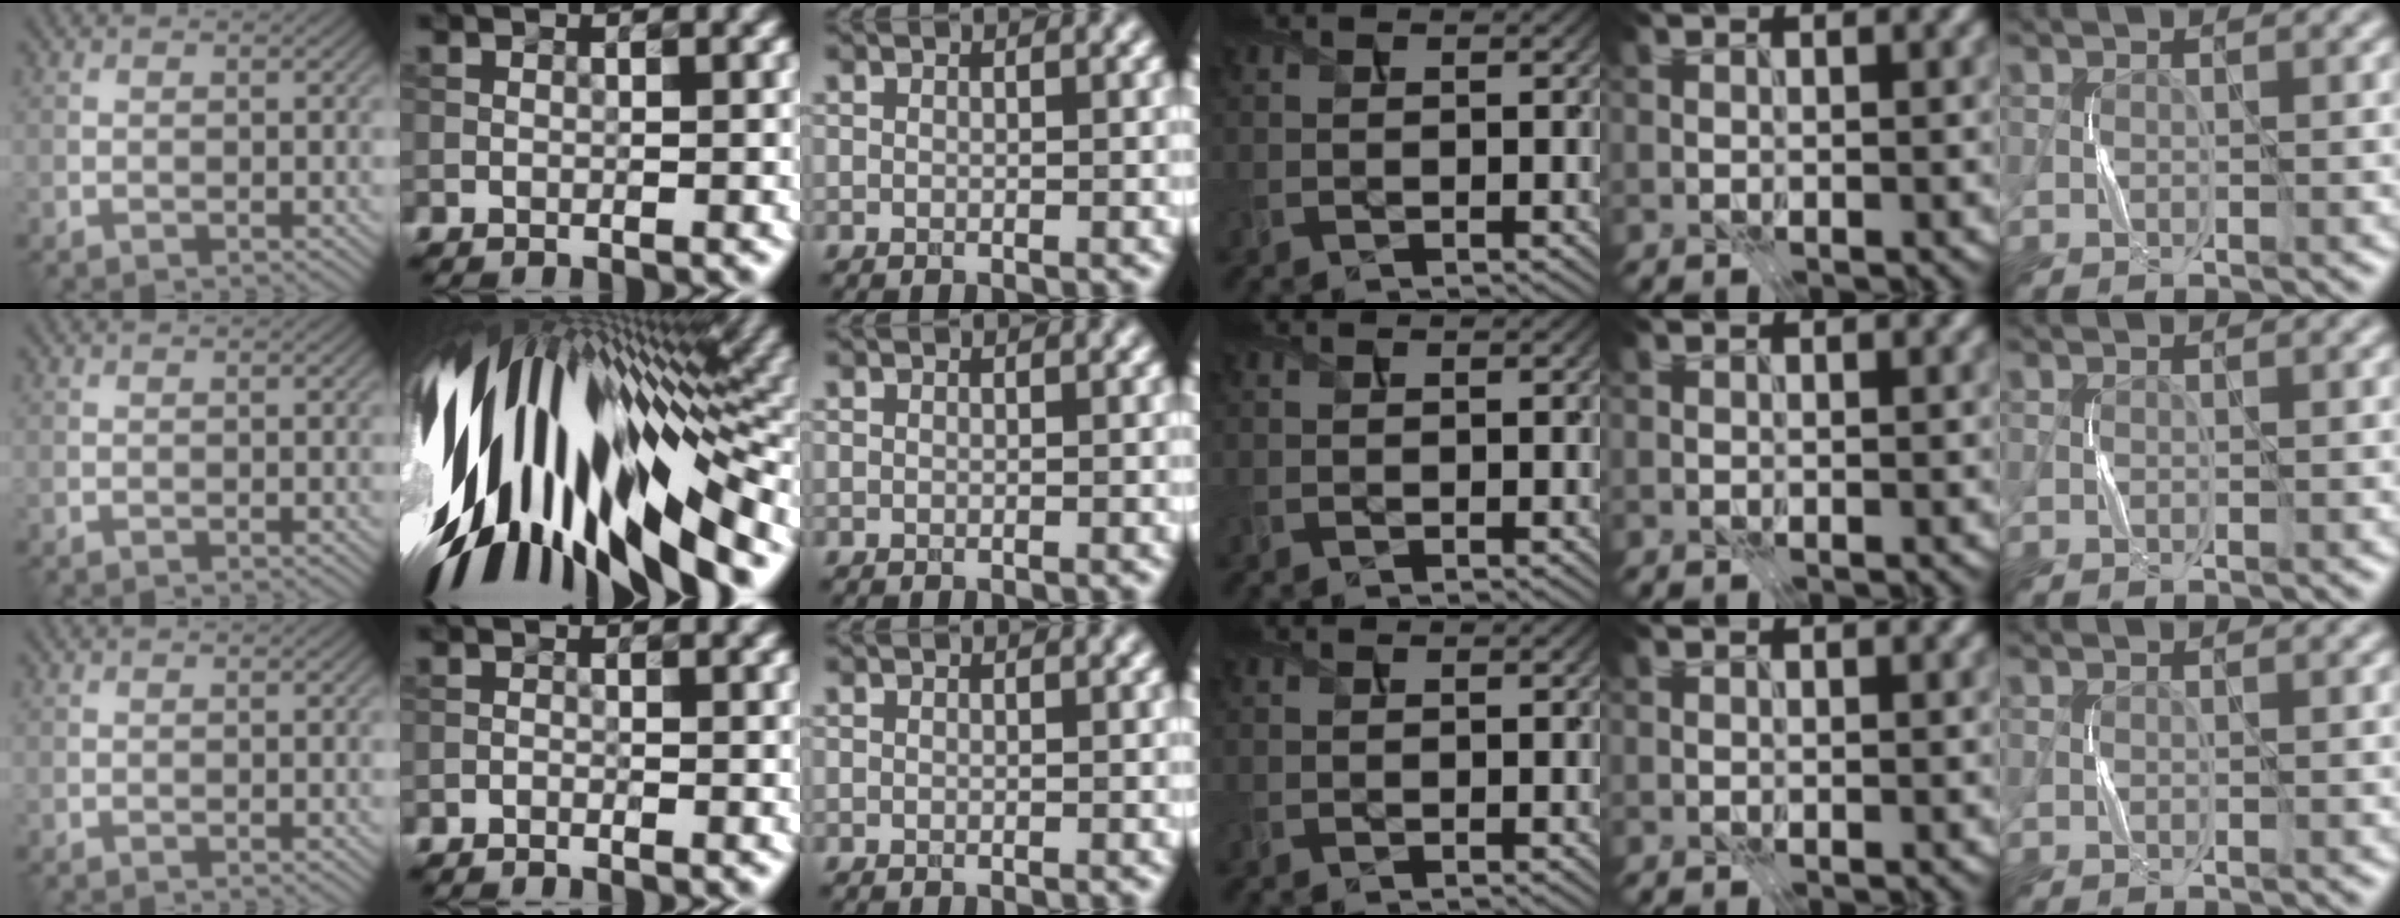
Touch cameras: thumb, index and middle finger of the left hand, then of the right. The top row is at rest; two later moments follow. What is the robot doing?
{"motion": "press", "object": "sticky note"}